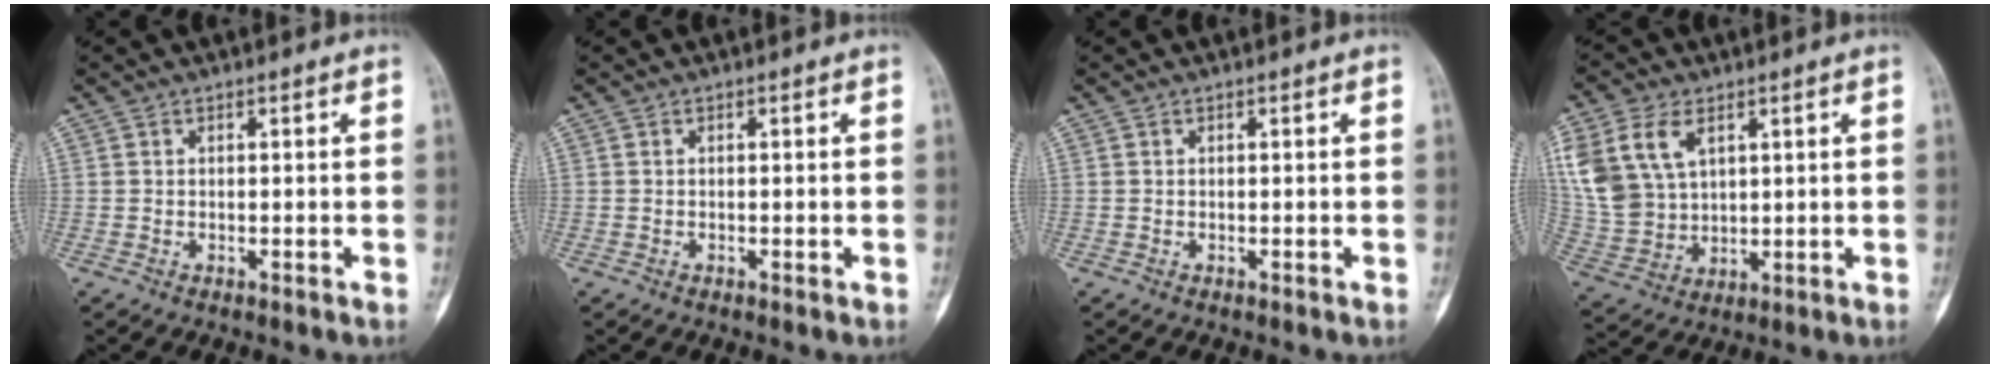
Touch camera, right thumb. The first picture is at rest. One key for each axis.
{"total": 0.0}
{"total": 0.0}
{"total": 15.1, "fx": 6.1, "fy": 10.0, "fz": 9.5, "tx": -0.201, "ty": -0.009, "tz": 0.135}